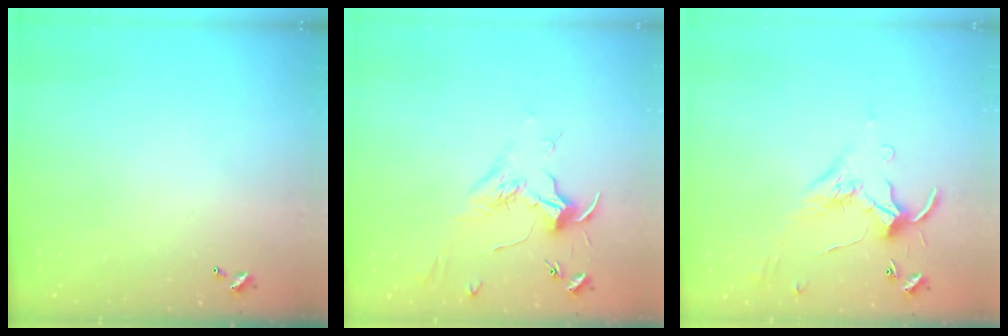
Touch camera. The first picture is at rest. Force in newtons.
{"total": 1.8, "press": 1.7, "slide": 0.7}
{"total": 0.7, "press": 0.6, "slide": 0.4}